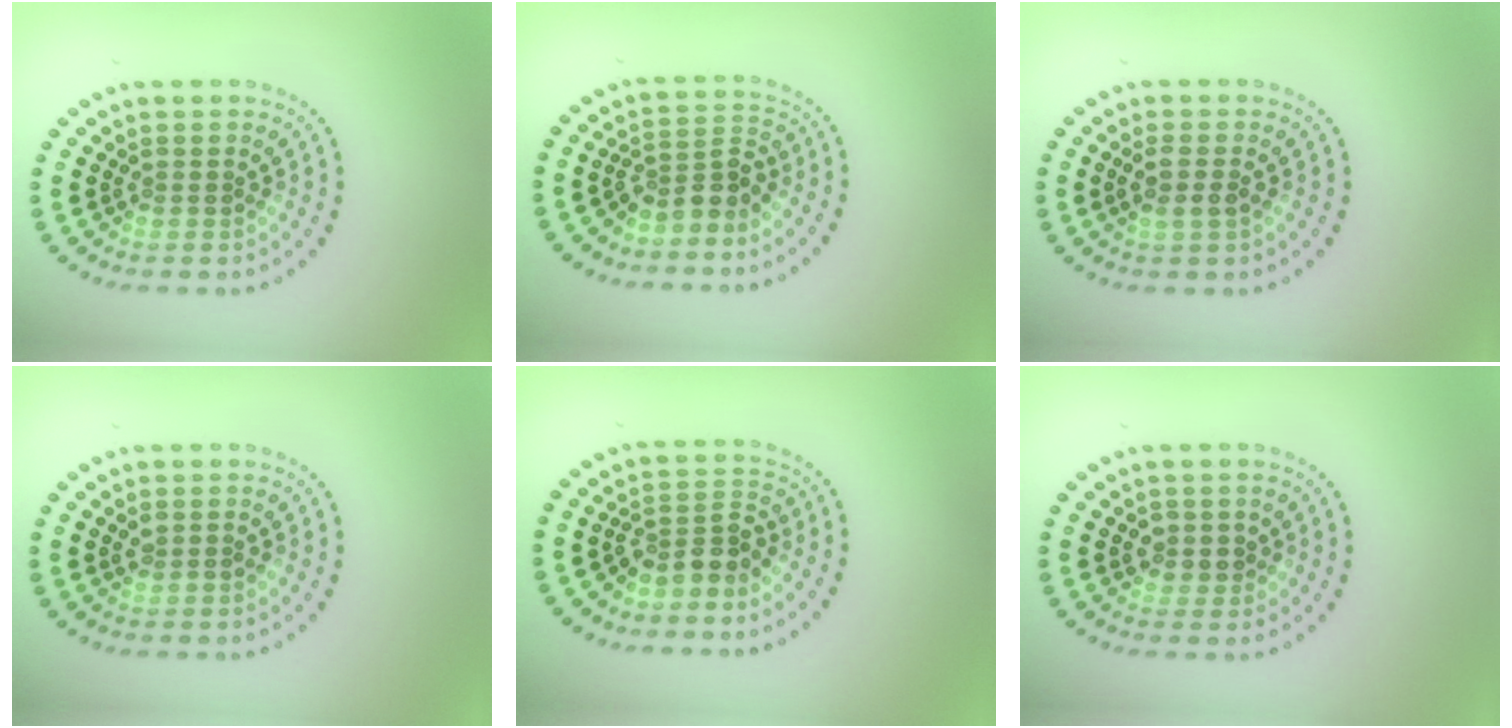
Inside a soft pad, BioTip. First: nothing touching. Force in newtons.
{"total": 2.8, "press": 2.1, "slide": 1.8}
{"total": 1.8, "press": 1.7, "slide": 0.8}
{"total": 0.8, "press": 0.8, "slide": 0.0}
{"total": 2.8, "press": 2.1, "slide": 1.9}
{"total": 1.7, "press": 1.5, "slide": 0.7}